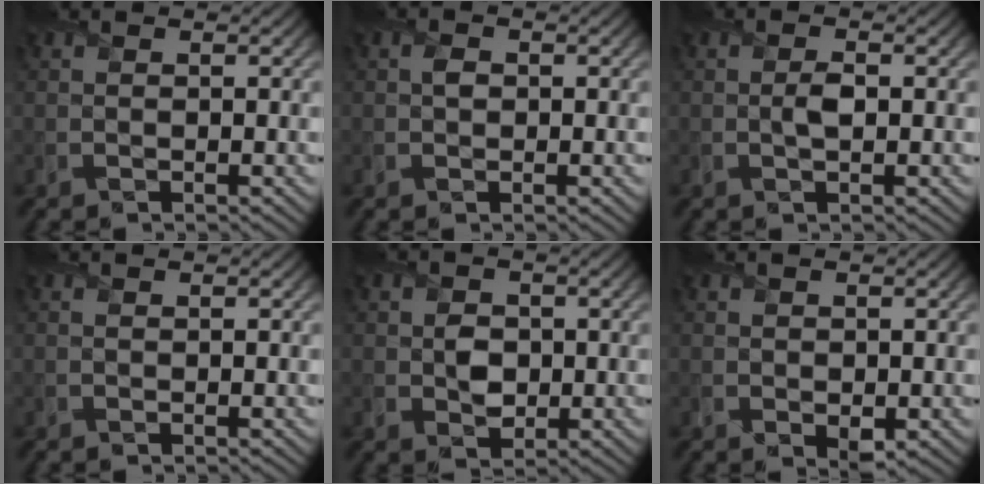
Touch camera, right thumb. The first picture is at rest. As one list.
[{"total": 1.0, "force": [0.1, 0.8, 0.5], "torque": [-0.011, 0.001, -0.002]}, {"total": 1.6, "force": [0.0, 0.7, 1.4], "torque": [-0.029, 0.004, 0.000]}, {"total": 0.0}, {"total": 3.0, "force": [0.0, 2.5, 1.6], "torque": [-0.035, -0.003, -0.005]}, {"total": 1.5, "force": [-0.1, 1.2, 1.0], "torque": [-0.019, -0.007, 0.002]}]